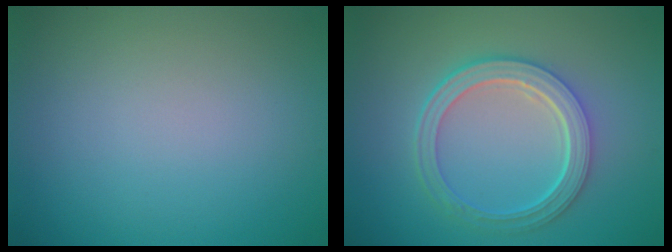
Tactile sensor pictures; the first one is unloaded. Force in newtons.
{"total": 5.2, "press": 3.9, "slide": 3.6}